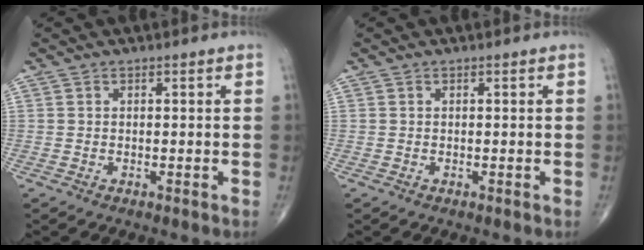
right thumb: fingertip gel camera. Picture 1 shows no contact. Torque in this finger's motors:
{"motor_torque": [-0.05, 0.04, -0.02, -0.02, 0.01]}